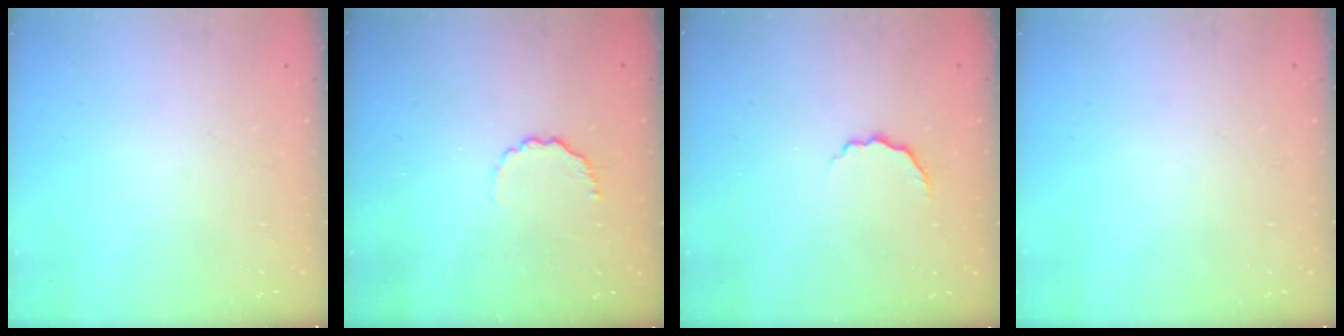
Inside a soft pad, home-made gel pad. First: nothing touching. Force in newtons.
{"total": 4.7, "press": 4.4, "slide": 1.4}
{"total": 5.0, "press": 4.9, "slide": 0.6}
{"total": 0.0}